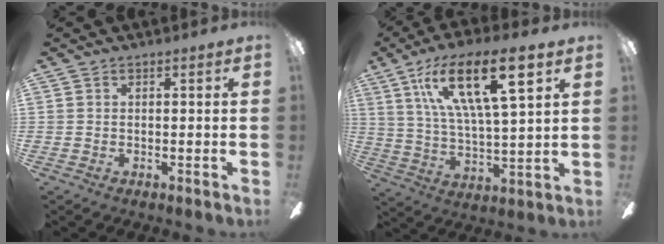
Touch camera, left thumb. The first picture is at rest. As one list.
[{"total": 20.4, "force": [10.7, 6.2, 16.2], "torque": [-0.296, -0.036, 0.164]}]